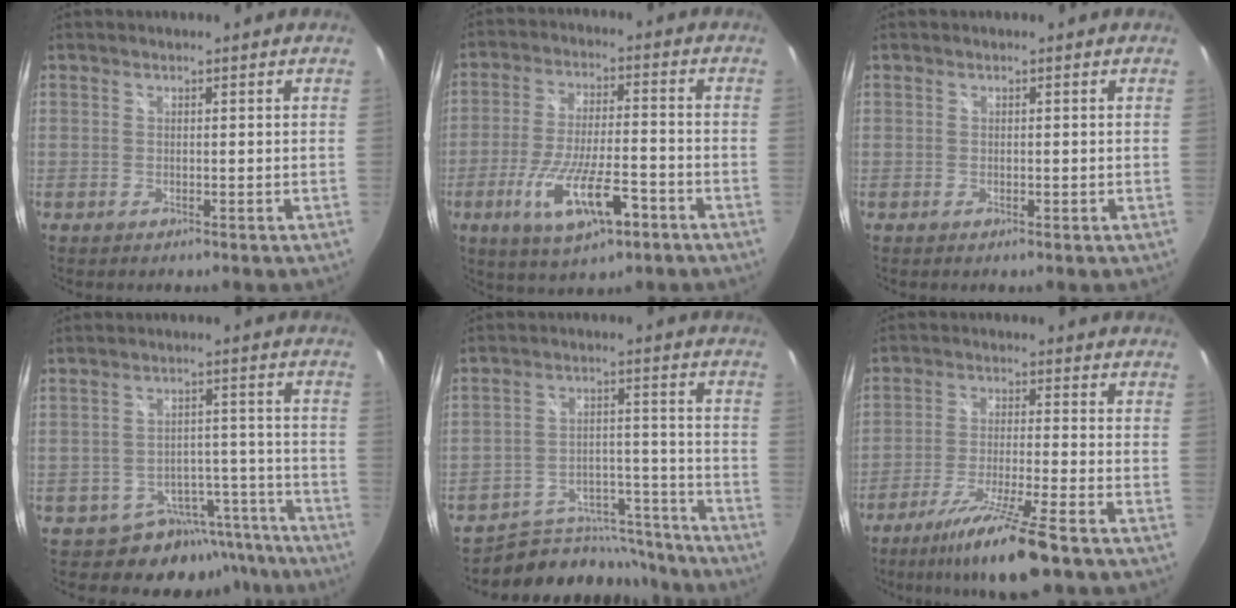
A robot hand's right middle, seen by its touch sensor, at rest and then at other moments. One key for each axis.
{"total": 13.5, "fx": -6.5, "fy": 4.2, "fz": 11.1, "tx": -0.220, "ty": -0.020, "tz": -0.104}
{"total": 0.7, "fx": -0.1, "fy": 0.5, "fz": 0.5, "tx": -0.006, "ty": 0.000, "tz": -0.003}
{"total": 10.7, "fx": -8.8, "fy": 5.8, "fz": 1.8, "tx": -0.014, "ty": 0.041, "tz": -0.103}
{"total": 15.3, "fx": -13.9, "fy": 6.0, "fz": 2.6, "tx": -0.045, "ty": 0.041, "tz": -0.190}
{"total": 11.8, "fx": -8.7, "fy": -0.3, "fz": 8.0, "tx": -0.167, "ty": -0.023, "tz": -0.150}